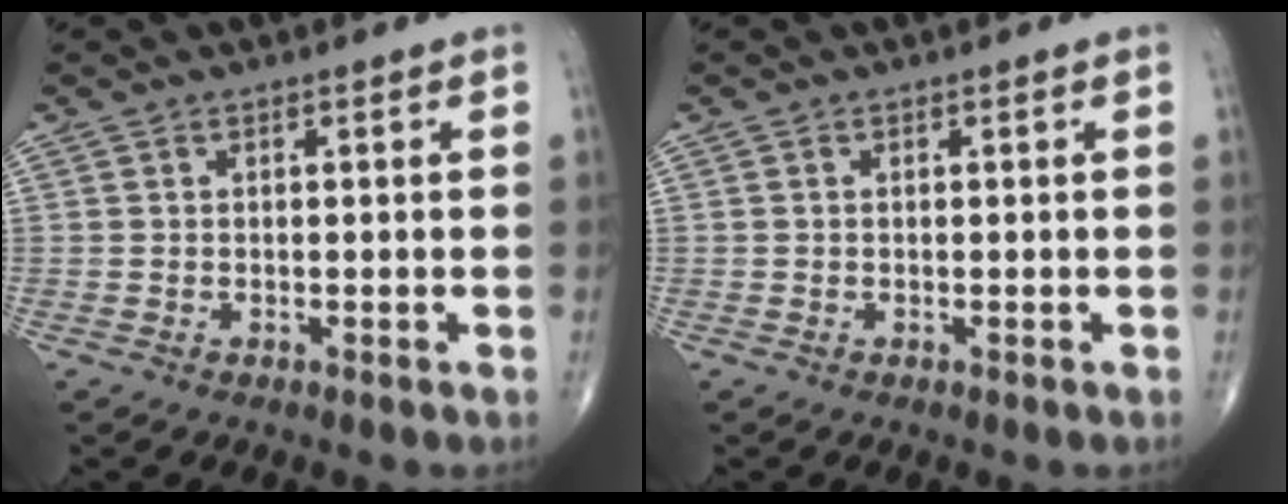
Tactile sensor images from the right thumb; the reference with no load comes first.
{"total": 0.0}